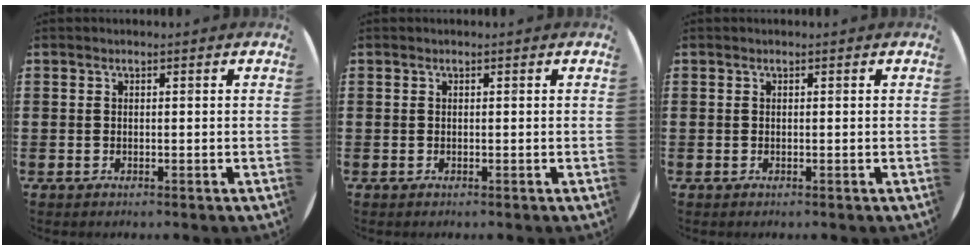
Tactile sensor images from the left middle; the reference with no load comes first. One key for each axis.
{"total": 0.0}
{"total": 0.0}